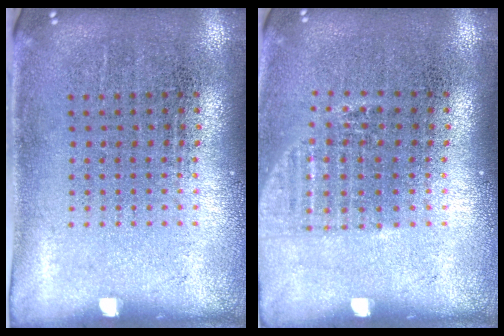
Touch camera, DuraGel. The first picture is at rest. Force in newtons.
{"total": 1.1, "press": 1.0, "slide": 0.4}